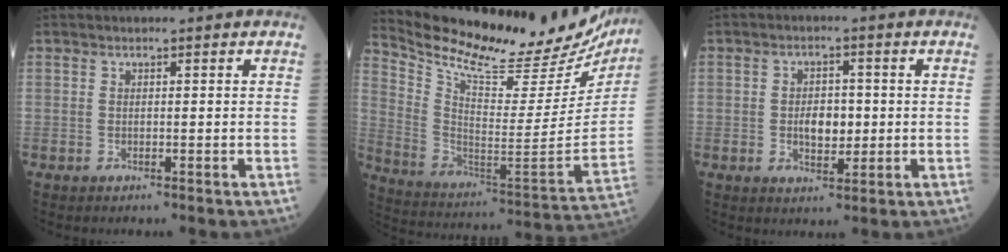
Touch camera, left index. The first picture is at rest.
{"total": 28.1, "force": [25.0, 6.0, 11.3], "torque": [-0.197, -0.071, 0.352]}
{"total": 4.5, "force": [-0.2, 2.5, 3.7], "torque": [-0.063, 0.001, 0.000]}